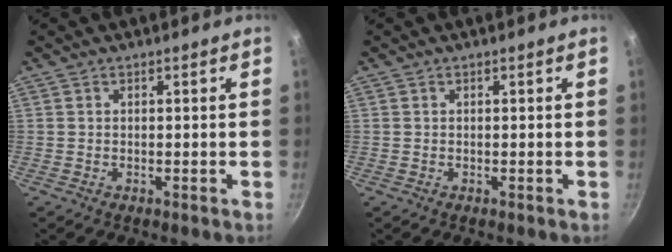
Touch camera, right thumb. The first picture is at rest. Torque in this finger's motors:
{"motor_torque": [-0.19, 0.19, -0.22, 0.21, 0.00]}